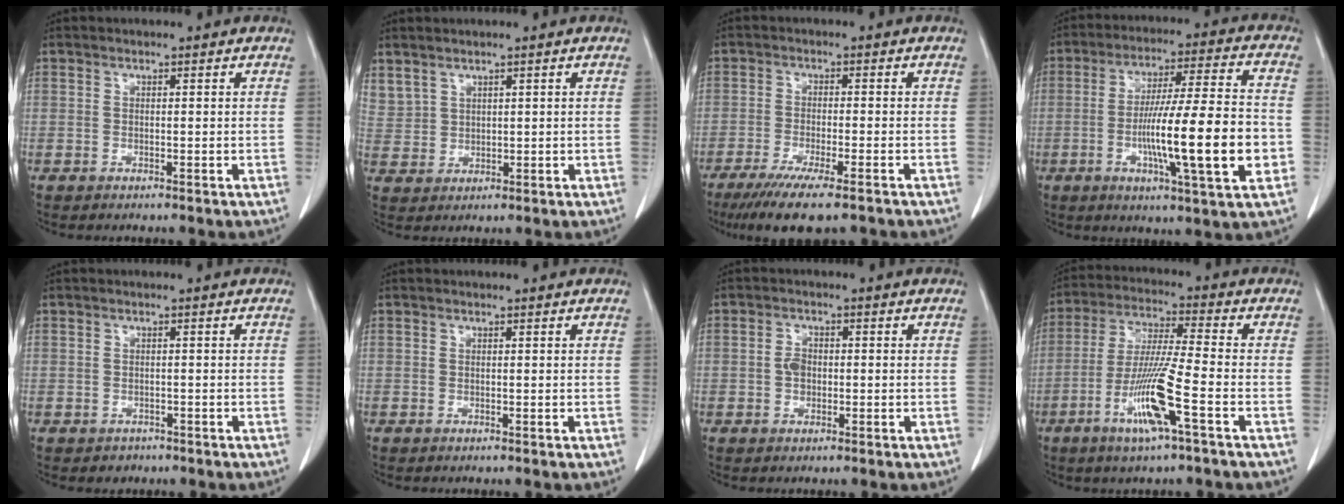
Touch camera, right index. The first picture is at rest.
{"total": 5.4, "force": [3.8, 3.5, 1.3], "torque": [-0.040, 0.011, 0.093]}
{"total": 10.1, "force": [-7.3, 0.9, 6.9], "torque": [-0.107, -0.023, -0.110]}
{"total": 17.4, "force": [-3.8, 0.8, 17.0], "torque": [-0.275, -0.003, -0.059]}
{"total": 1.6, "force": [-1.0, 1.3, 0.0], "torque": [-0.003, 0.004, -0.013]}
{"total": 0.0}
{"total": 2.3, "force": [-0.2, 1.7, 1.6], "torque": [-0.026, 0.008, -0.003]}
{"total": 11.4, "force": [-4.7, -0.3, 10.4], "torque": [-0.206, -0.014, -0.090]}